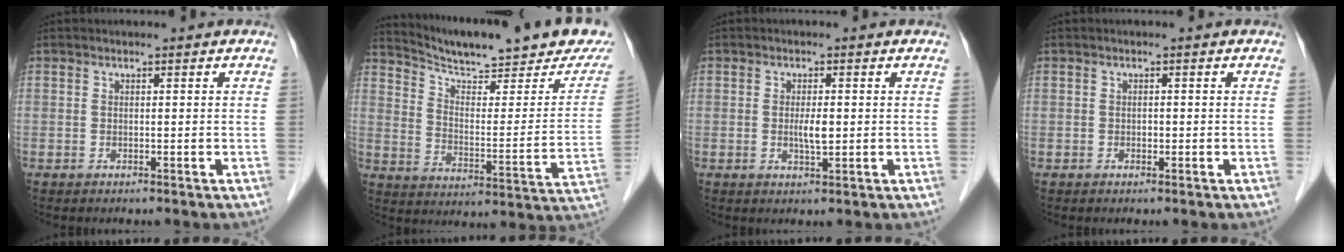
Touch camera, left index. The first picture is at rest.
{"total": 21.8, "force": [19.1, 3.2, 10.0], "torque": [-0.145, -0.033, 0.257]}
{"total": 2.3, "force": [0.0, 0.5, 2.2], "torque": [-0.042, -0.002, 0.002]}
{"total": 0.5, "force": [-0.1, 0.4, 0.4], "torque": [-0.004, 0.002, -0.004]}